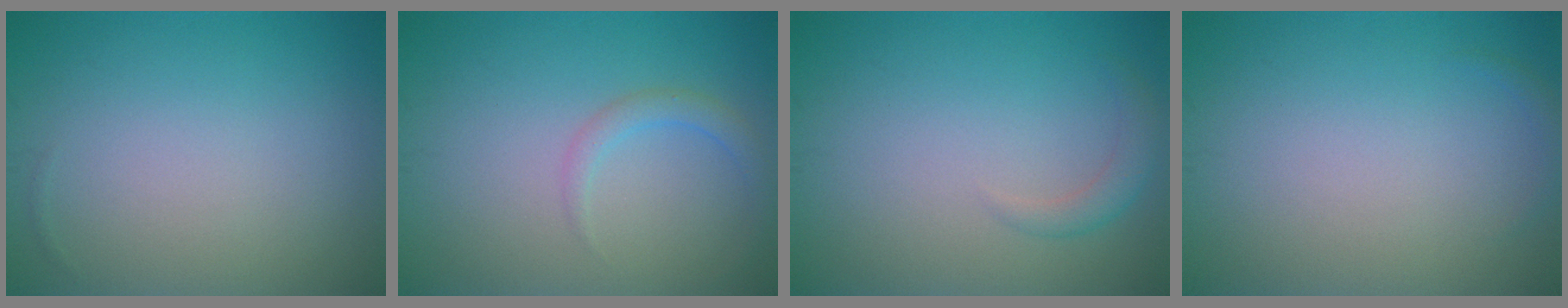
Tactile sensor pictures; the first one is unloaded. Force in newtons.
{"total": 1.6, "press": 1.6, "slide": 0.1}
{"total": 1.5, "press": 1.5, "slide": 0.1}
{"total": 0.6, "press": 0.6, "slide": 0.1}